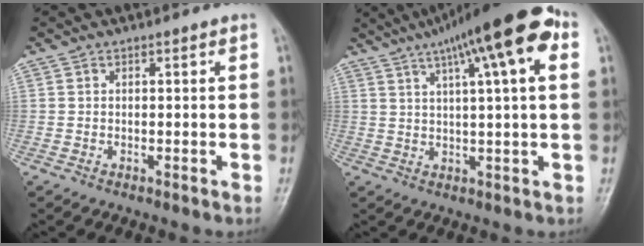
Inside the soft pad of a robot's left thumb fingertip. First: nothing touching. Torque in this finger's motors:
{"motor_torque": [0.66, 0.86, 1.77, -1.00, 0.34]}